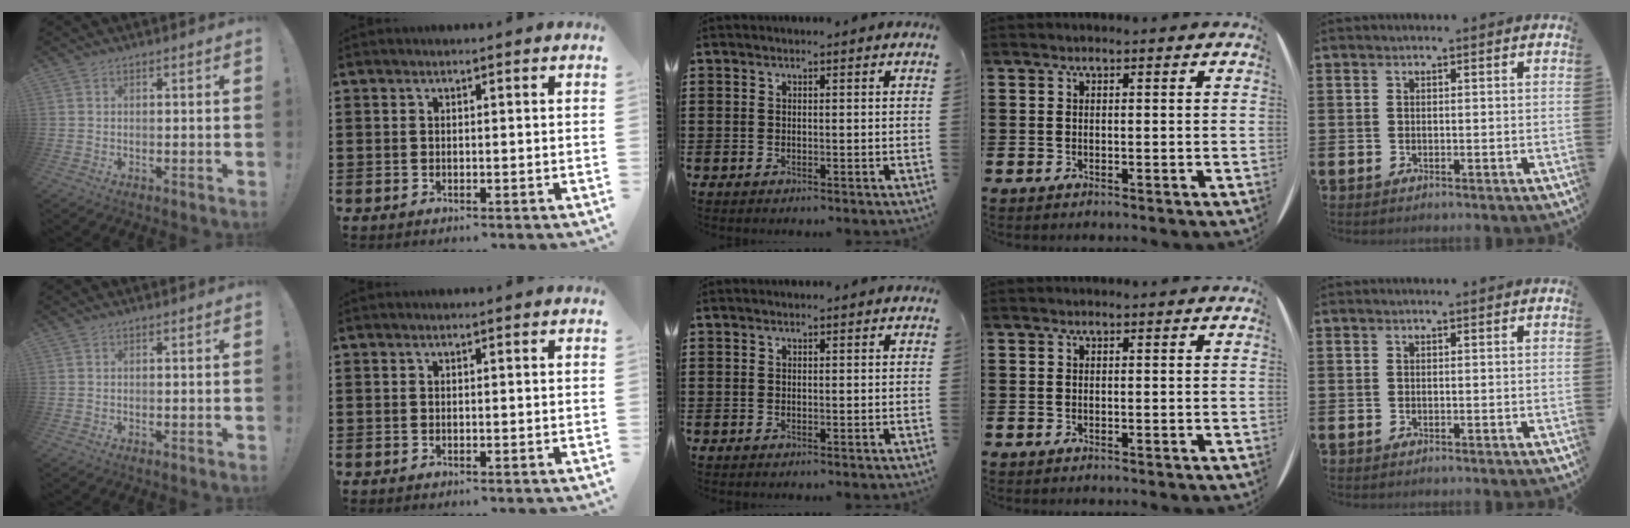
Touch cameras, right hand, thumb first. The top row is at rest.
{}